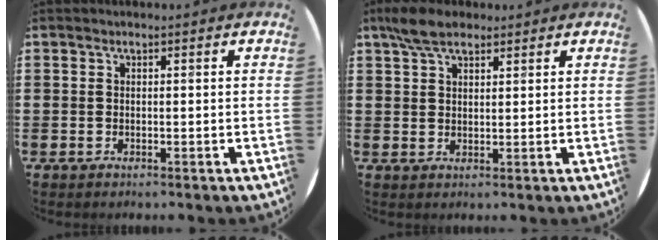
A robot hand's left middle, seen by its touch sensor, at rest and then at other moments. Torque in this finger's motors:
{"motor_torque": [1.03, -0.69, 0.05, 0.10]}